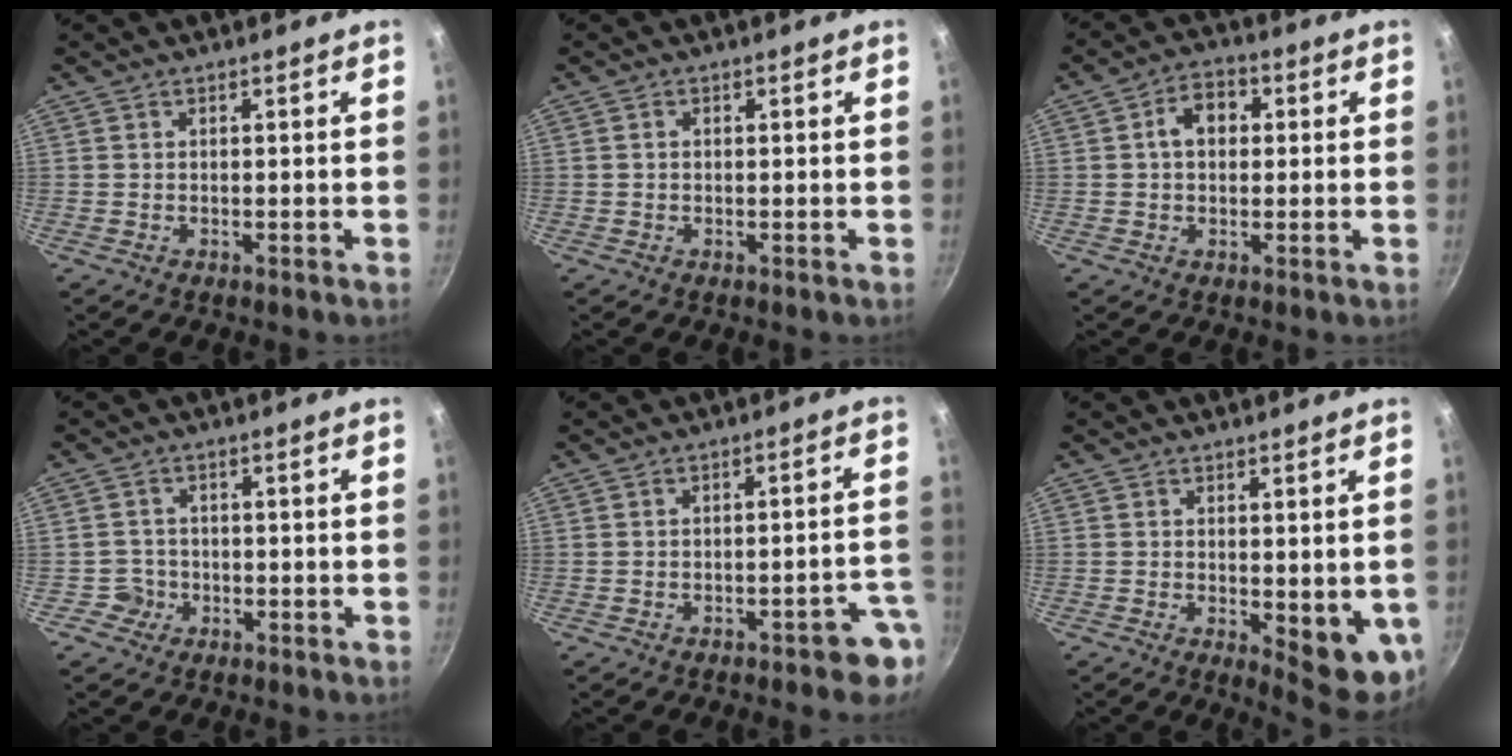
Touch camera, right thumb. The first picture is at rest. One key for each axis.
{"total": 0.6, "fx": 0.0, "fy": 0.5, "fz": 0.2, "tx": -0.004, "ty": 0.003, "tz": 0.000}
{"total": 6.6, "fx": 1.1, "fy": 4.9, "fz": 4.4, "tx": -0.042, "ty": 0.015, "tz": 0.008}
{"total": 2.9, "fx": -1.1, "fy": 2.7, "fz": 0.0, "tx": 0.022, "ty": 0.017, "tz": -0.017}
{"total": 6.1, "fx": -3.2, "fy": 2.1, "fz": 4.8, "tx": -0.028, "ty": 0.039, "tz": -0.029}
{"total": 8.7, "fx": -0.8, "fy": 3.2, "fz": 8.0, "tx": -0.079, "ty": -0.011, "tz": -0.002}